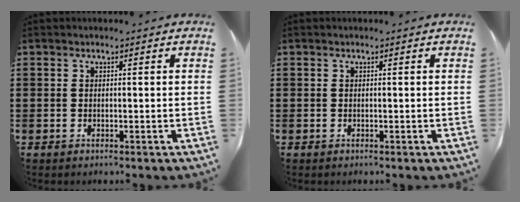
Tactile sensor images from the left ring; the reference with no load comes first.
{"total": 0.0}